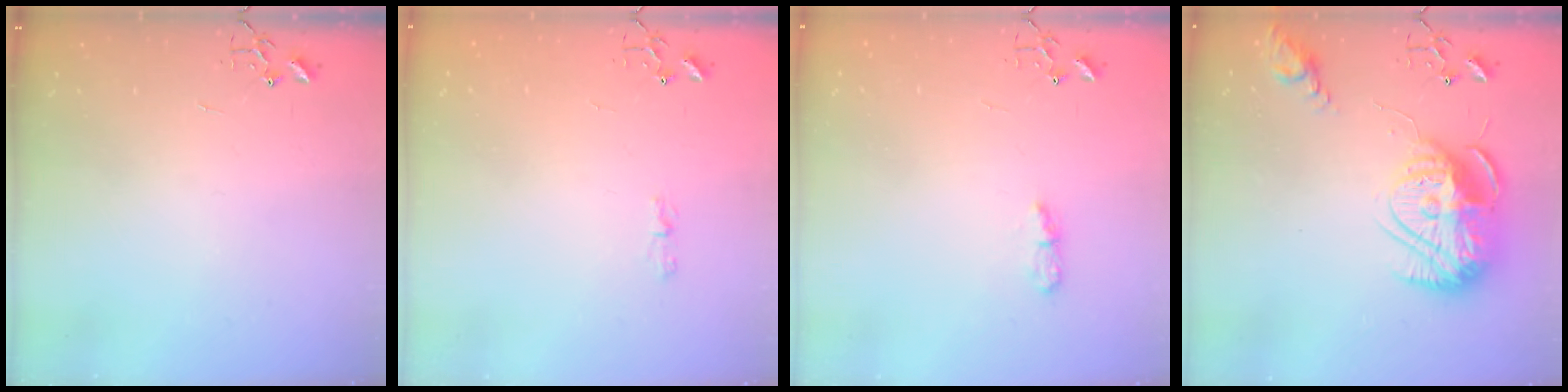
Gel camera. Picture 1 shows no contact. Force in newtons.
{"total": 3.9, "press": 3.9, "slide": 0.5}
{"total": 6.1, "press": 6.1, "slide": 0.5}
{"total": 18.7, "press": 18.6, "slide": 1.7}